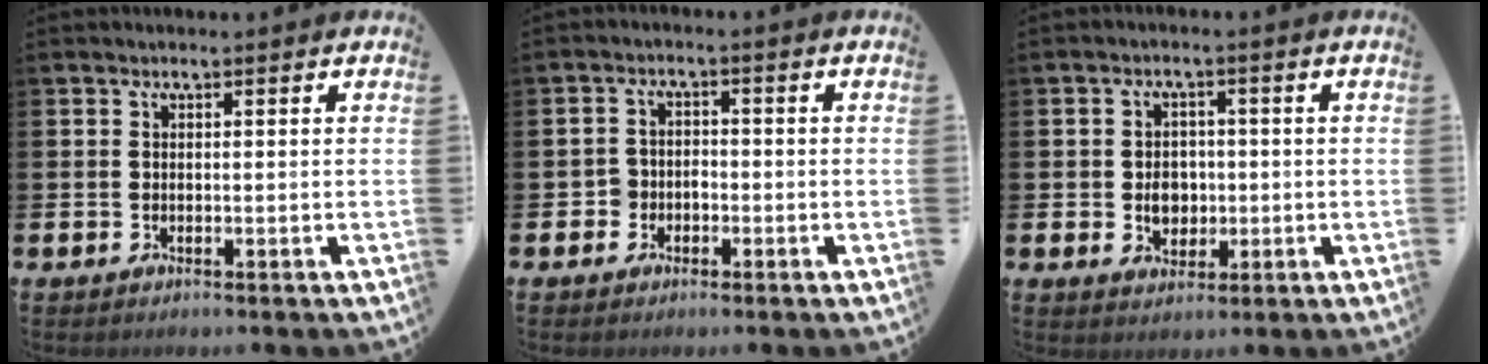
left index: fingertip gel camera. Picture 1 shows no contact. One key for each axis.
{"total": 2.6, "fx": -1.5, "fy": 2.1, "fz": 0.2, "tx": -0.015, "ty": 0.007, "tz": -0.035}
{"total": 3.9, "fx": -0.3, "fy": 3.1, "fz": 2.2, "tx": -0.030, "ty": 0.001, "tz": -0.014}